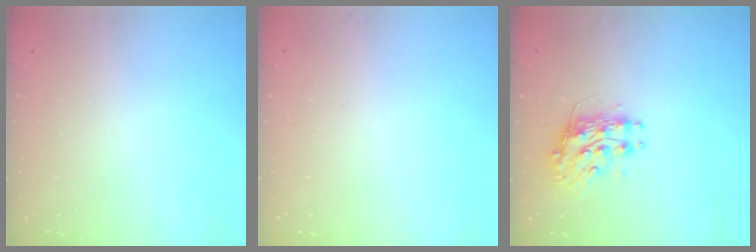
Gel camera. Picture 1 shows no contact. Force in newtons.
{"total": 0.0}
{"total": 9.2, "press": 9.2, "slide": 0.9}